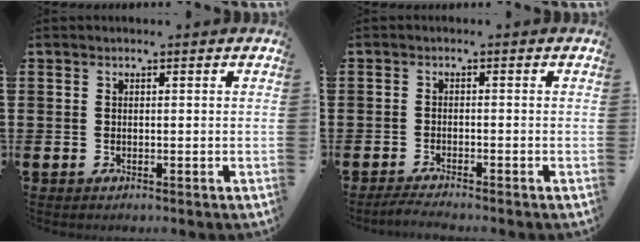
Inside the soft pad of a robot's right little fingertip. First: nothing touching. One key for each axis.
{"total": 1.5, "fx": -1.3, "fy": -0.1, "fz": 0.6, "tx": -0.010, "ty": 0.001, "tz": -0.026}